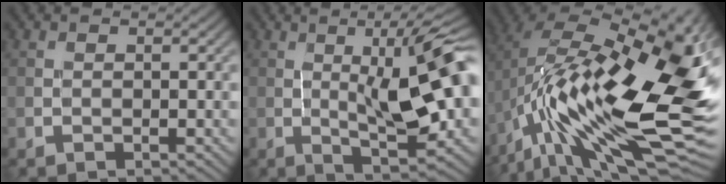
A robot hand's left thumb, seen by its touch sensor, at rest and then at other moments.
{"total": 12.8, "force": [0.4, 3.4, 12.3], "torque": [-0.161, 0.011, 0.005]}
{"total": 20.7, "force": [-3.4, 8.8, 18.4], "torque": [-0.340, -0.009, -0.061]}